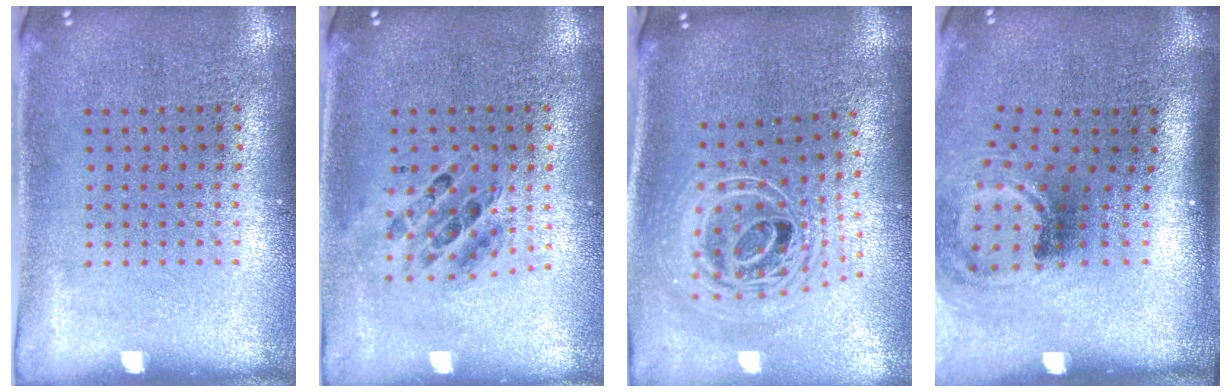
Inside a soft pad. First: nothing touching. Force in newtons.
{"total": 0.7, "press": 0.7, "slide": 0.2}
{"total": 2.7, "press": 2.0, "slide": 1.8}
{"total": 2.0, "press": 1.3, "slide": 1.5}